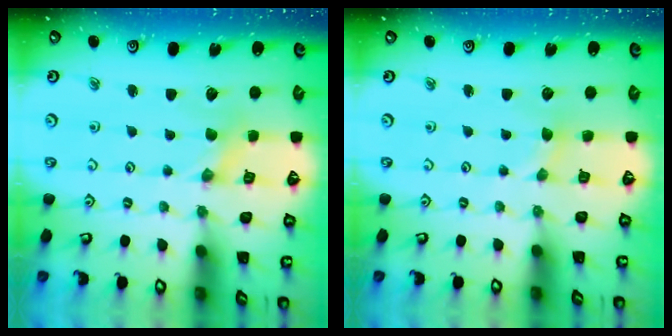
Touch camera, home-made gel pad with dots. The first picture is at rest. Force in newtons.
{"total": 1.0, "press": 1.0, "slide": 0.2}